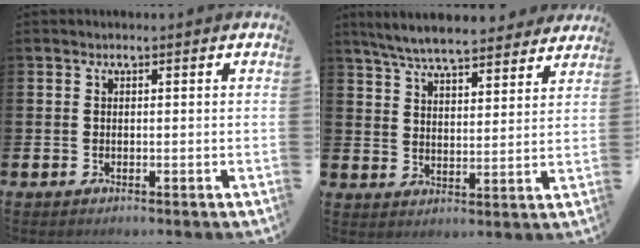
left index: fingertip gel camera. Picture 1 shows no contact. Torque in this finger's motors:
{"motor_torque": [1.09, -1.04, 0.81, 0.21]}